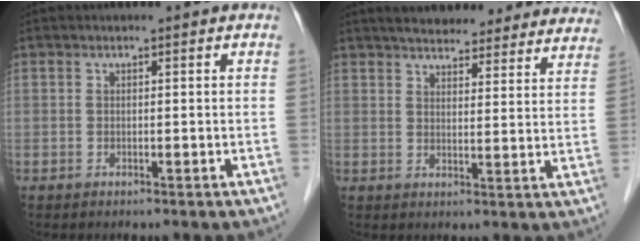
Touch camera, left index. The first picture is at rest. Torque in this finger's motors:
{"motor_torque": [0.10, -0.11, 0.03, 0.08]}